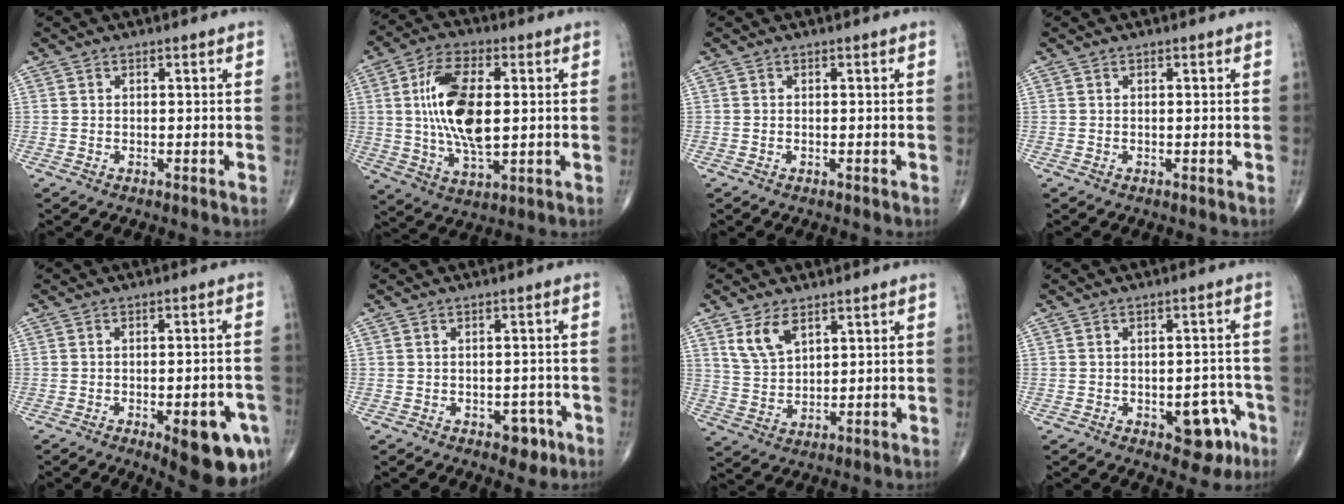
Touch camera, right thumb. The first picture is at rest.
{"total": 15.4, "force": [1.6, 7.2, 13.6], "torque": [-0.255, -0.006, 0.032]}
{"total": 0.0}
{"total": 0.0}
{"total": 13.5, "force": [-5.7, 4.6, 11.3], "torque": [-0.107, 0.016, -0.059]}
{"total": 3.8, "force": [-2.0, 2.4, 2.2], "torque": [-0.009, 0.012, -0.023]}
{"total": 6.5, "force": [3.6, 3.5, 4.1], "torque": [-0.071, -0.018, 0.079]}
{"total": 7.8, "force": [-3.4, 4.2, 5.6], "torque": [-0.039, 0.026, -0.037]}